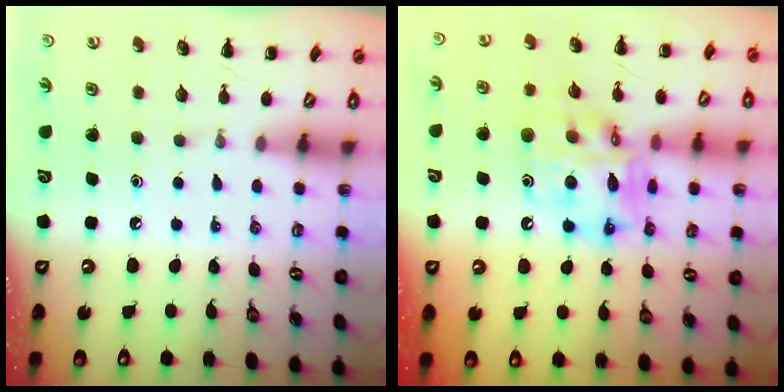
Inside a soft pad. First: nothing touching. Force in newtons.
{"total": 15.5, "press": 15.0, "slide": 4.0}